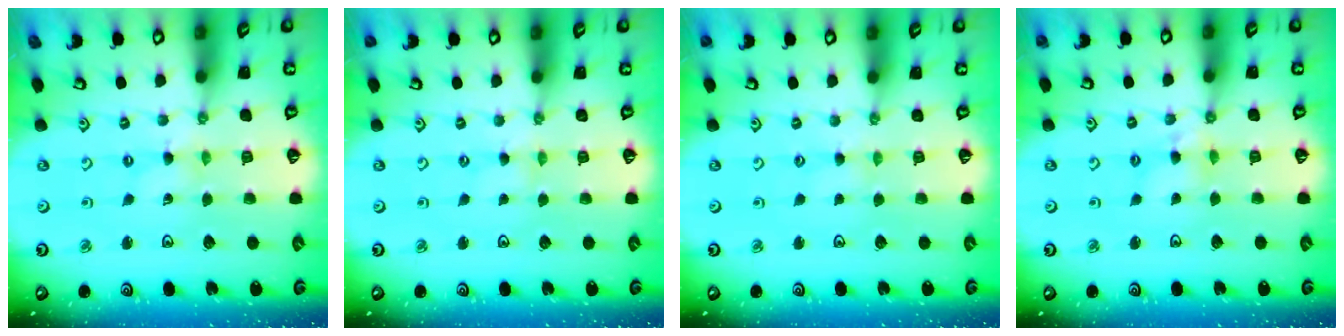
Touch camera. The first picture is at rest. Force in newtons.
{"total": 0.0}
{"total": 1.3, "press": 1.3, "slide": 0.3}
{"total": 4.5, "press": 4.4, "slide": 0.5}